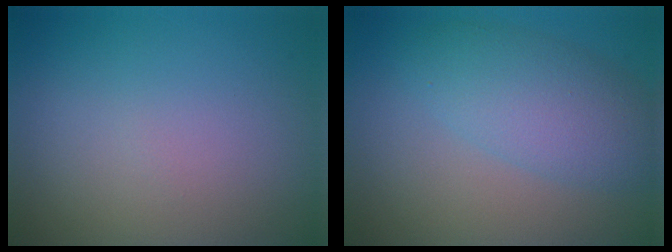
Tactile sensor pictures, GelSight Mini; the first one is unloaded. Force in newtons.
{"total": 4.9, "press": 4.9, "slide": 0.1}